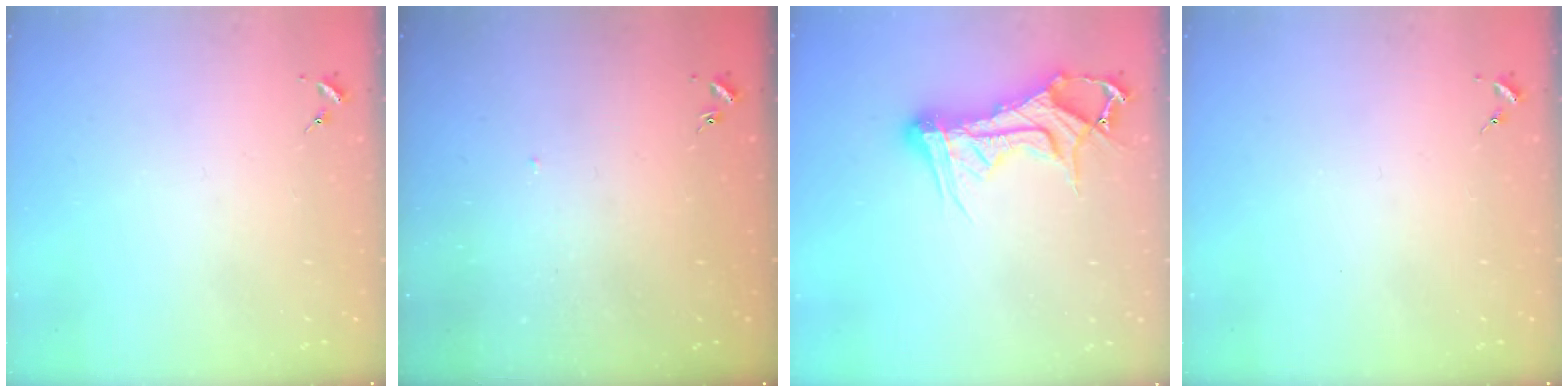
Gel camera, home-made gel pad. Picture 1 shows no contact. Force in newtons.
{"total": 1.2, "press": 1.2, "slide": 0.1}
{"total": 14.4, "press": 14.4, "slide": 1.4}
{"total": 0.0}